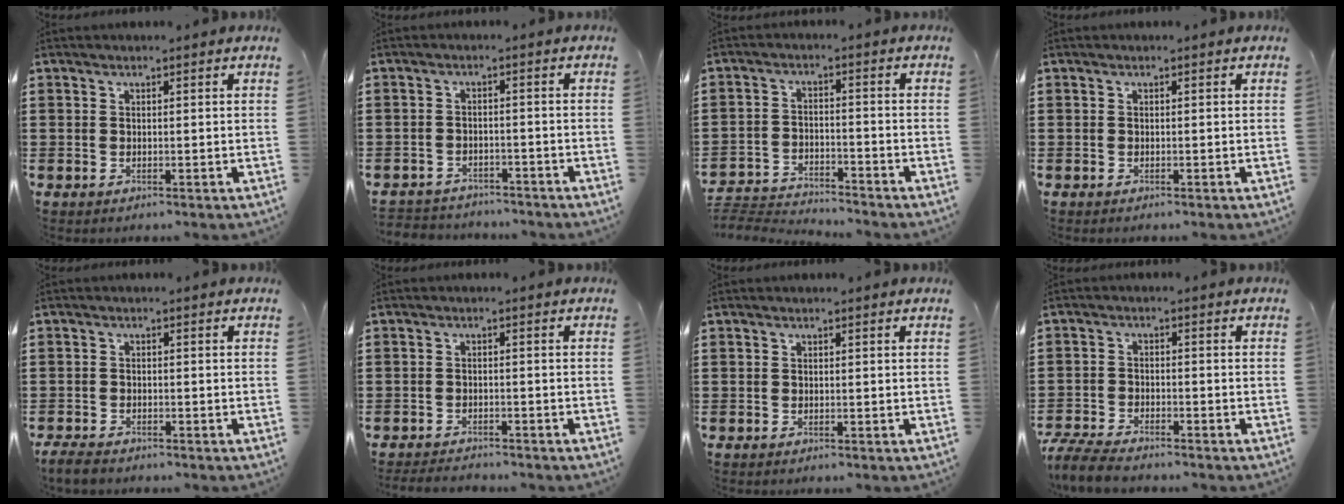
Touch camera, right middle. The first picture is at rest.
{"total": 2.7, "force": [-2.6, 0.6, -0.3], "torque": [-0.003, 0.000, -0.059]}
{"total": 4.0, "force": [-4.0, 0.4, 0.2], "torque": [-0.017, 0.003, -0.089]}
{"total": 0.0}
{"total": 2.2, "force": [-2.0, 0.7, 0.6], "torque": [-0.021, 0.002, -0.043]}
{"total": 2.4, "force": [-2.3, 0.4, 0.0], "torque": [-0.006, -0.001, -0.050]}
{"total": 0.0}
{"total": 5.2, "force": [-4.9, 0.8, 1.4], "torque": [-0.041, 0.000, -0.101]}